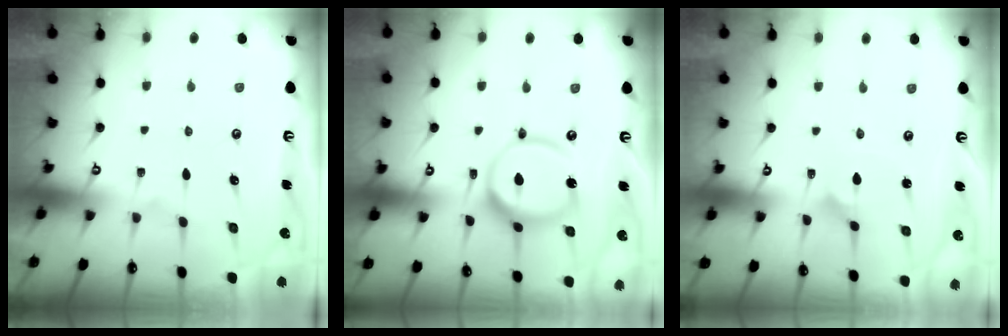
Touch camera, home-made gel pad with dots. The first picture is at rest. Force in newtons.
{"total": 14.7, "press": 14.6, "slide": 1.7}
{"total": 1.6, "press": 1.6, "slide": 0.2}